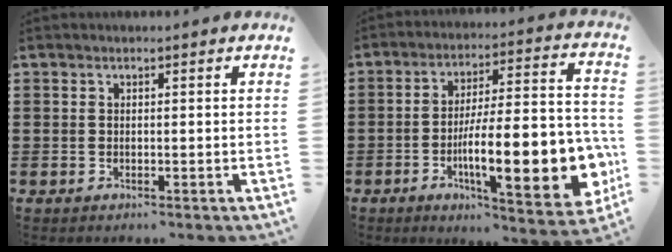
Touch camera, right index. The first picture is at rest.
{"total": 17.9, "force": [-5.2, 5.1, 16.4], "torque": [-0.260, -0.017, -0.082]}